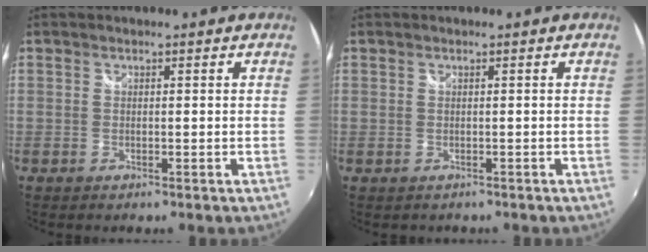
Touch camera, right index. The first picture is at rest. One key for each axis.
{"total": 0.8, "fx": -0.2, "fy": 0.8, "fz": 0.0, "tx": 0.001, "ty": -0.002, "tz": 0.000}